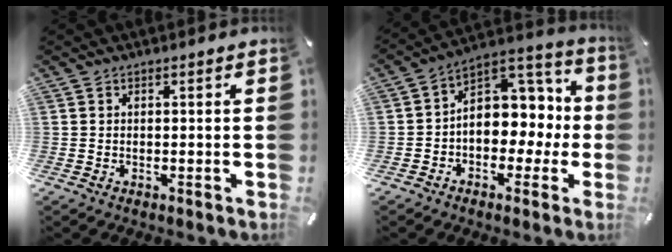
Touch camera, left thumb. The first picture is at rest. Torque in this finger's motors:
{"motor_torque": [2.26, 2.37, 1.05, 0.48, 0.10]}